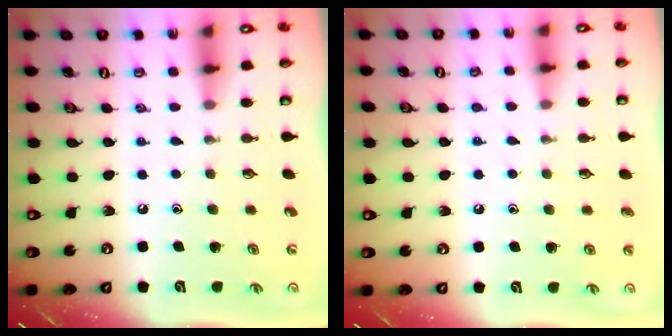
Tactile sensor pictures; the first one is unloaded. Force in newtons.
{"total": 3.8, "press": 3.8, "slide": 0.4}